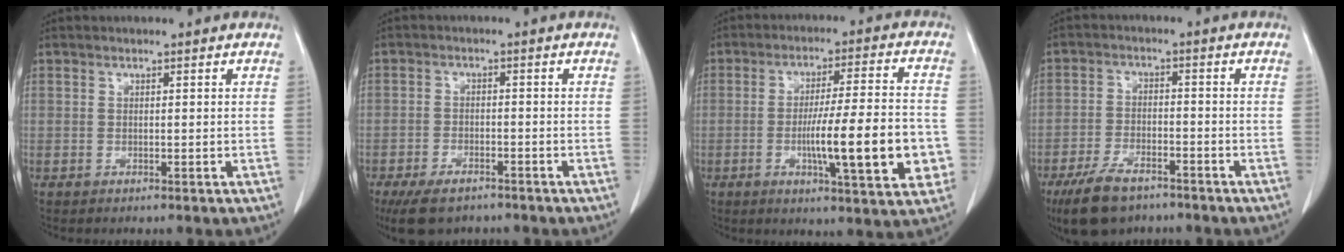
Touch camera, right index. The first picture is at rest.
{"total": 7.5, "force": [-5.6, 3.3, 3.6], "torque": [-0.062, -0.006, -0.091]}
{"total": 14.7, "force": [-3.3, 1.7, 14.2], "torque": [-0.215, 0.001, -0.045]}
{"total": 8.8, "force": [-6.4, 3.6, 4.9], "torque": [-0.096, -0.012, -0.112]}